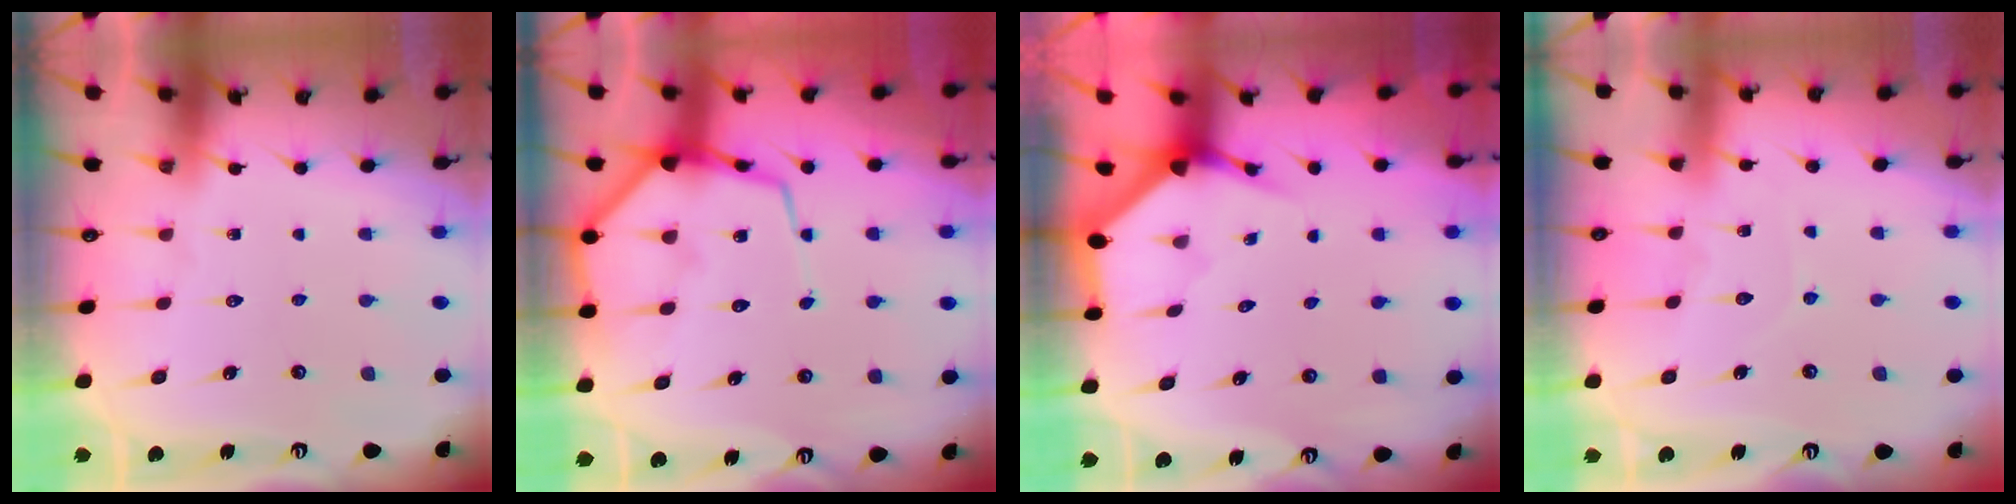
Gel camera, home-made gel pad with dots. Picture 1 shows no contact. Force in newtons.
{"total": 12.2, "press": 12.2, "slide": 1.1}
{"total": 3.4, "press": 3.4, "slide": 0.1}
{"total": 5.5, "press": 5.4, "slide": 0.5}